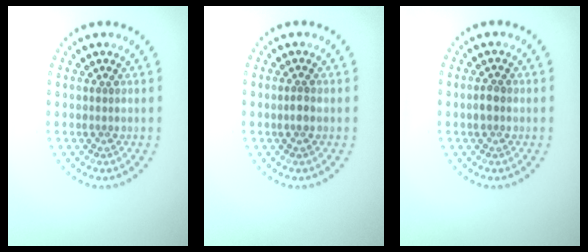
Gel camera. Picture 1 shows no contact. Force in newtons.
{"total": 1.0, "press": 1.0, "slide": 0.3}
{"total": 1.4, "press": 1.4, "slide": 0.1}